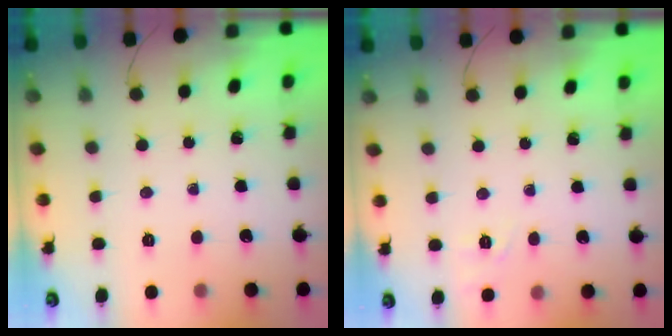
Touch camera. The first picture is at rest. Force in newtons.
{"total": 1.8, "press": 0.3, "slide": 1.8}